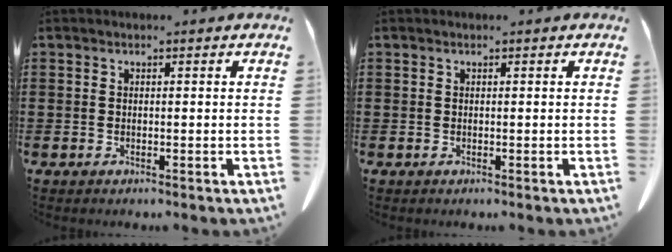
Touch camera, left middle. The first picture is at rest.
{"total": 0.0}